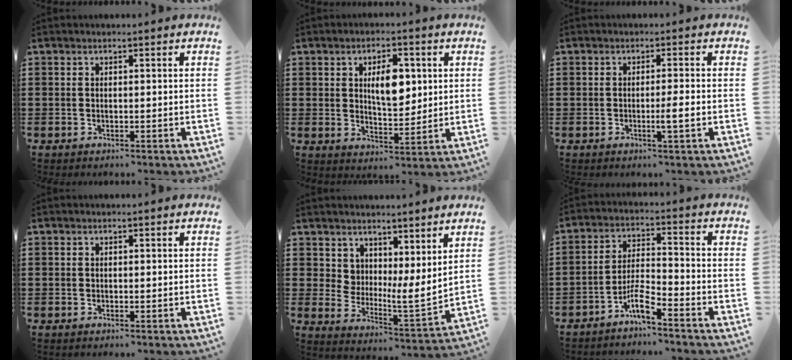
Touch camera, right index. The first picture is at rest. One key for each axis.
{"total": 6.3, "fx": 1.6, "fy": 3.2, "fz": 5.2, "tx": -0.087, "ty": 0.003, "tz": 0.020}
{"total": 2.6, "fx": -0.7, "fy": -0.2, "fz": 2.5, "tx": -0.040, "ty": -0.007, "tz": -0.015}
{"total": 0.0}
{"total": 5.5, "fx": 4.8, "fy": 1.9, "fz": 1.8, "tx": -0.051, "ty": -0.039, "tz": 0.088}
{"total": 5.2, "fx": -4.0, "fy": 0.7, "fz": 3.2, "tx": -0.079, "ty": -0.002, "tz": -0.082}